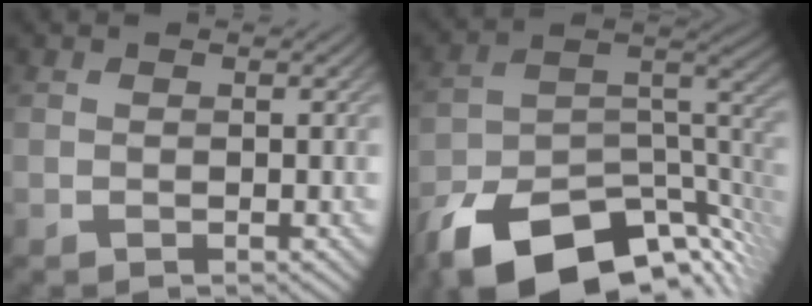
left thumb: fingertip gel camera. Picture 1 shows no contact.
{"total": 16.0, "force": [-10.9, 6.9, 9.4], "torque": [-0.187, -0.036, -0.166]}